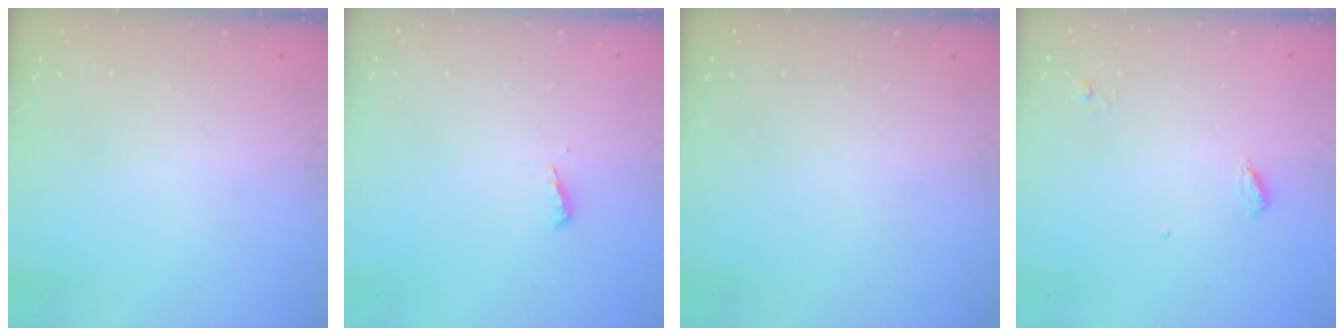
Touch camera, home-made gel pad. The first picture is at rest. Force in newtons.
{"total": 3.6, "press": 3.6, "slide": 0.4}
{"total": 0.0}
{"total": 3.6, "press": 3.6, "slide": 0.3}